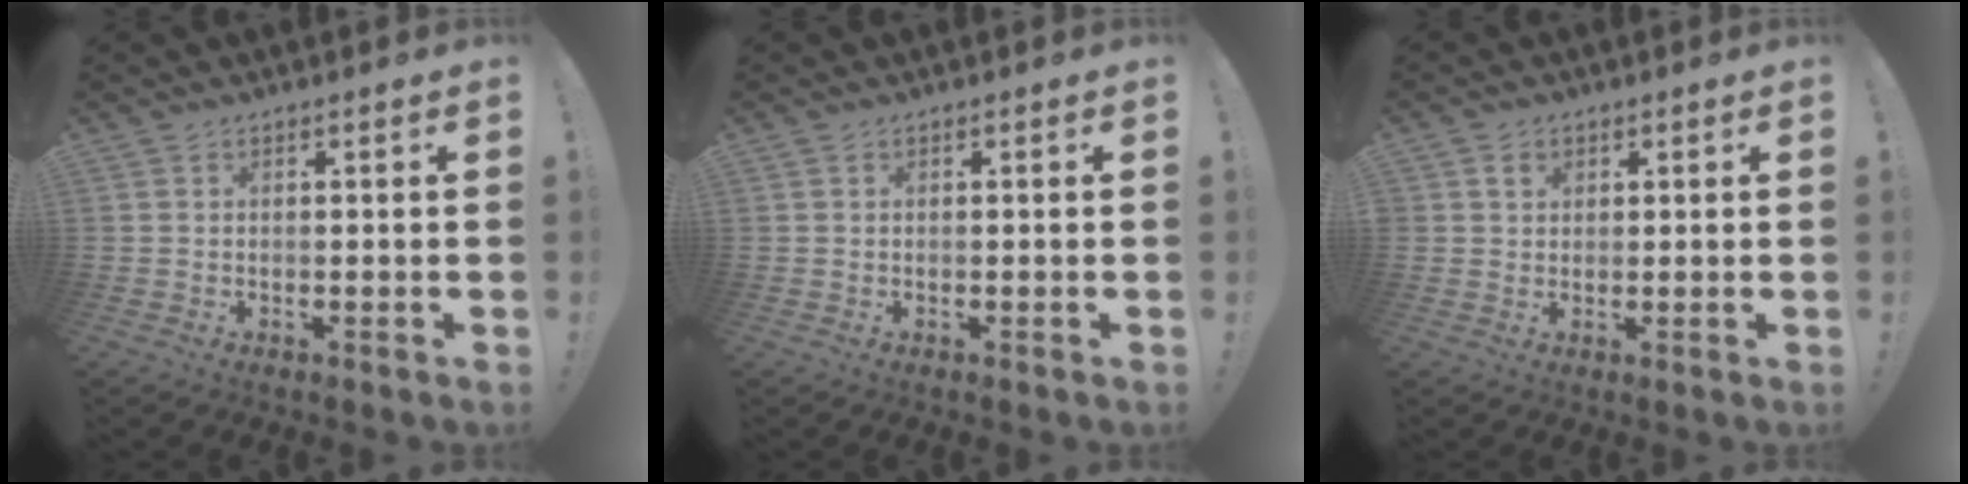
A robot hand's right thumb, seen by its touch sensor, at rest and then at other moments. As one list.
[{"total": 0.0}, {"total": 2.0, "force": [0.9, 1.7, 0.7], "torque": [-0.006, -0.001, 0.015]}]